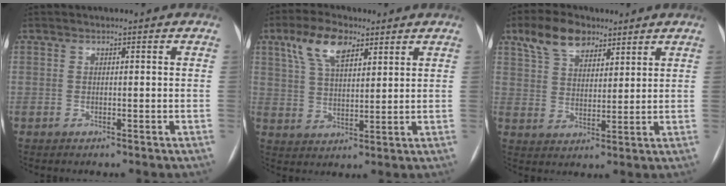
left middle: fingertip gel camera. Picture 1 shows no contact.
{"total": 8.7, "force": [5.1, 3.6, 6.1], "torque": [-0.126, 0.019, 0.097]}
{"total": 8.7, "force": [5.9, 4.6, 4.3], "torque": [-0.083, 0.022, 0.111]}